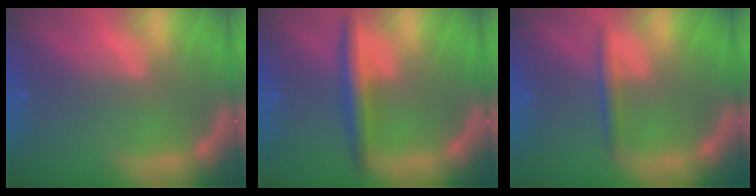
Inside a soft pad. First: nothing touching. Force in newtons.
{"total": 4.0}
{"total": 1.9}